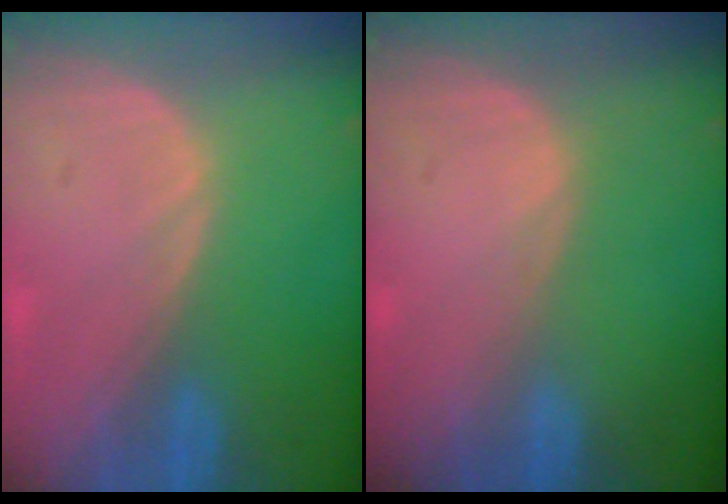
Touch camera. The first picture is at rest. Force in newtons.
{"total": 0.0}